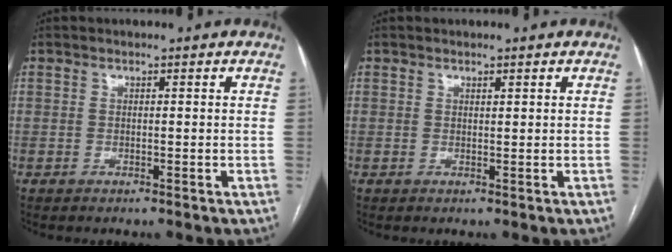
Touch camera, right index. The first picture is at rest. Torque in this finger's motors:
{"motor_torque": [-0.07, 0.02, 0.08, 0.00]}